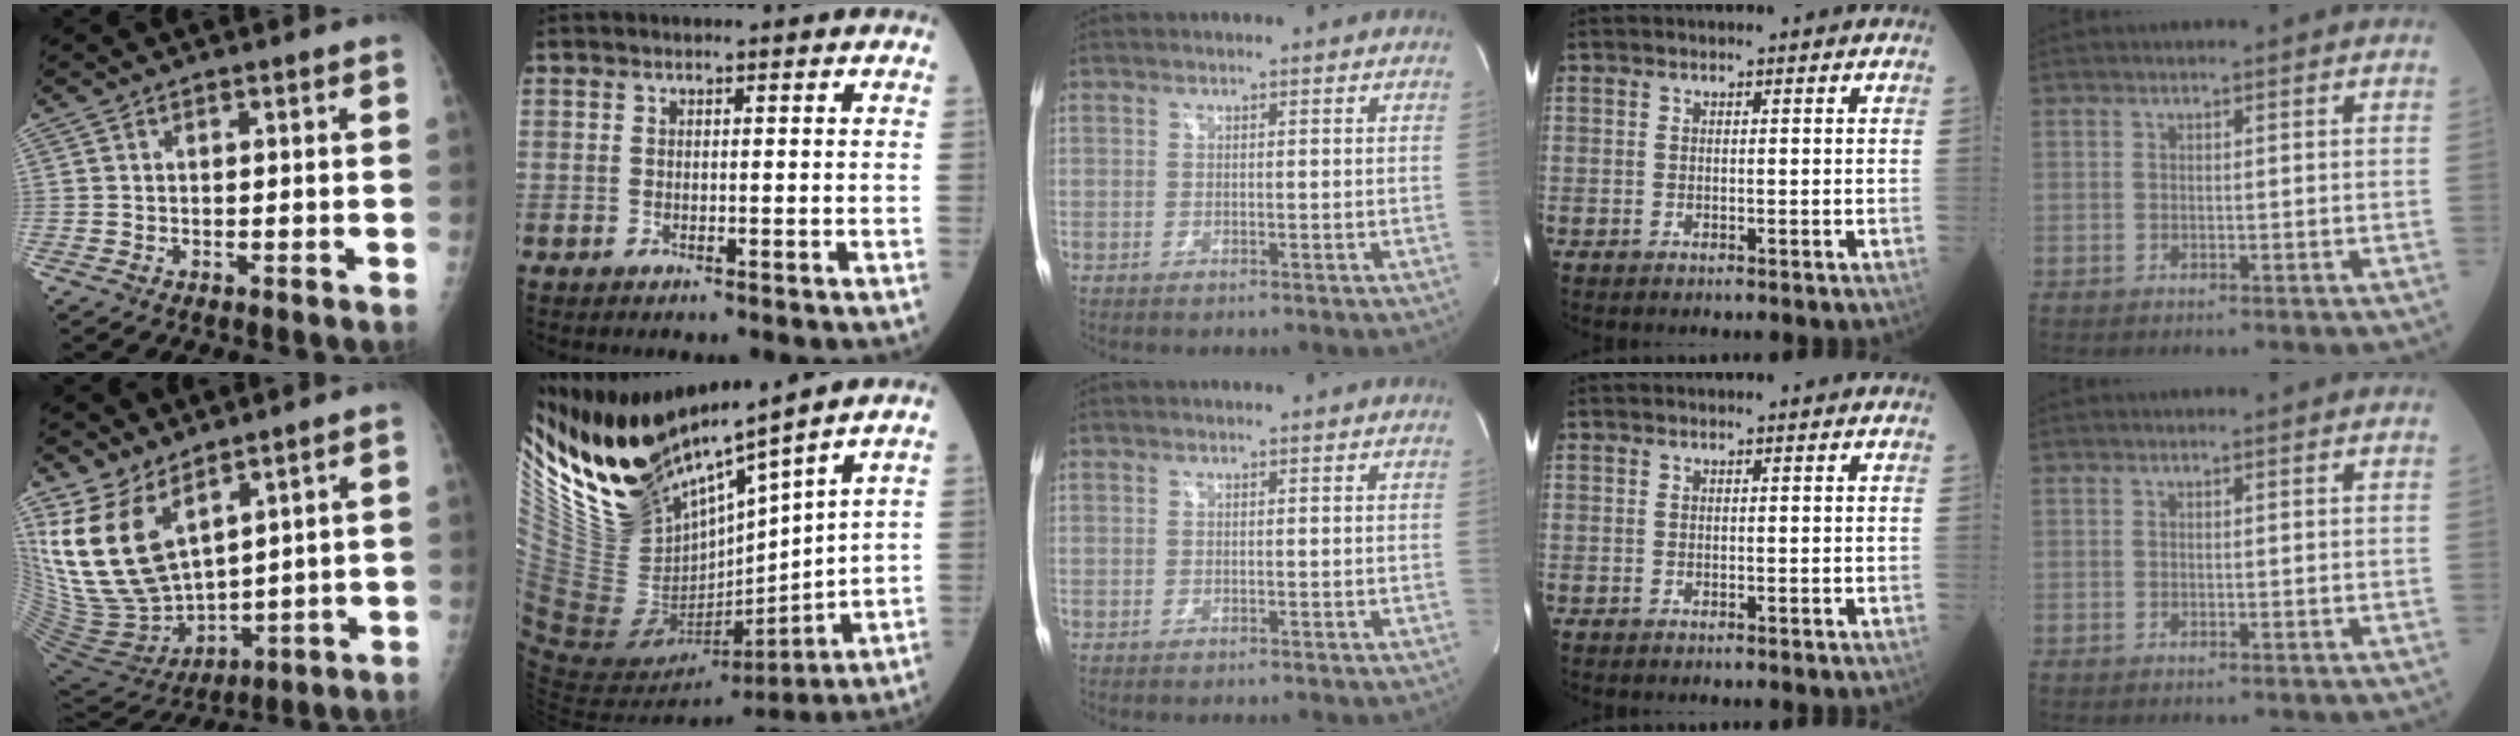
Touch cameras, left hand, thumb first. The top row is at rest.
{"thumb": {"total": 17.7, "force": [9.3, 9.4, 11.9], "torque": [-0.221, -0.060, 0.207]}, "index": {"total": 16.4, "force": [14.7, 1.7, 7.3], "torque": [-0.136, -0.036, 0.302]}}